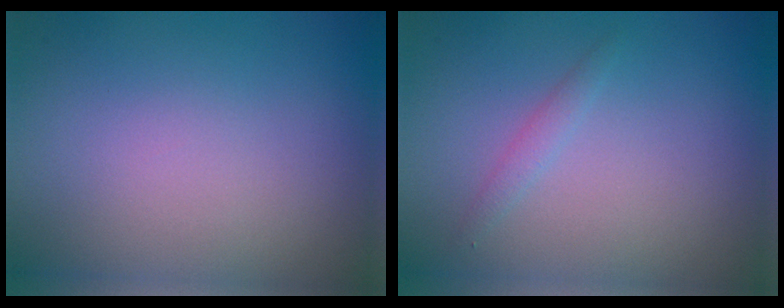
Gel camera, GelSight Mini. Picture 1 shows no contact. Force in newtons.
{"total": 0.9, "press": 0.9, "slide": 0.1}